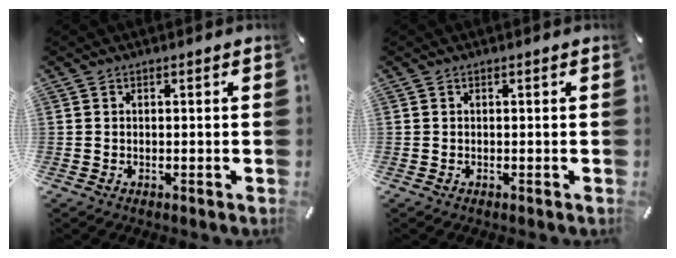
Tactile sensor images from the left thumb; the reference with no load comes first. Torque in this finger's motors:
{"motor_torque": [-0.02, -0.02, -0.05, 0.07, 0.00]}